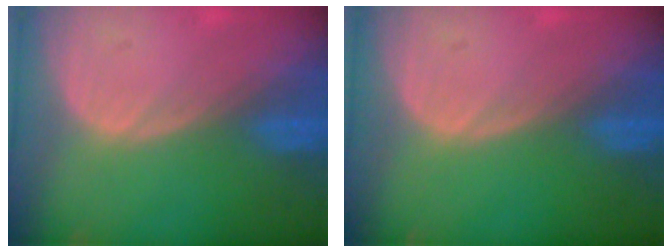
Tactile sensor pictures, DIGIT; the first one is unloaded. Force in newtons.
{"total": 0.0}